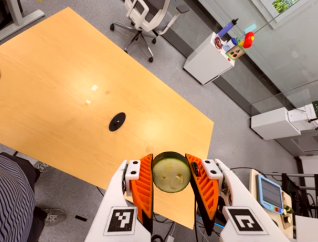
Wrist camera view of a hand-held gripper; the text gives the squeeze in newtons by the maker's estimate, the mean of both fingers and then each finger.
{"total": 10.0, "left": 9.3, "right": 10.7}